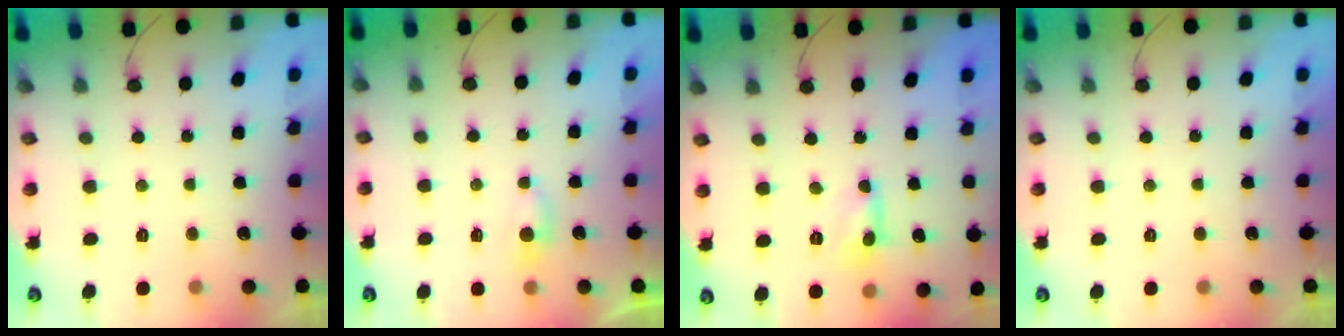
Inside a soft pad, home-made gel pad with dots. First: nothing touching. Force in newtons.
{"total": 2.7, "press": 2.6, "slide": 0.5}
{"total": 1.0, "press": 1.0, "slide": 0.1}
{"total": 0.0}